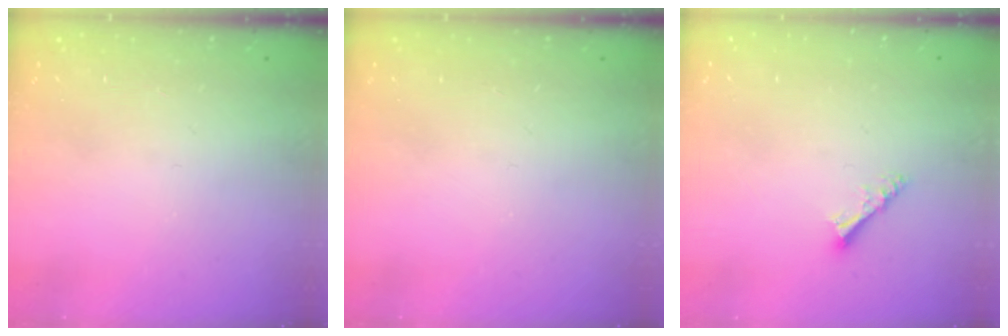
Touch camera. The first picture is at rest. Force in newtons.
{"total": 0.0}
{"total": 4.4, "press": 4.4, "slide": 0.1}